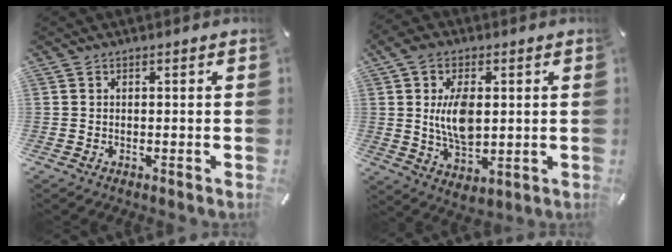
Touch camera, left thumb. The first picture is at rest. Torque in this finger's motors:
{"motor_torque": [2.71, 2.26, 1.57, -0.41, 0.62]}